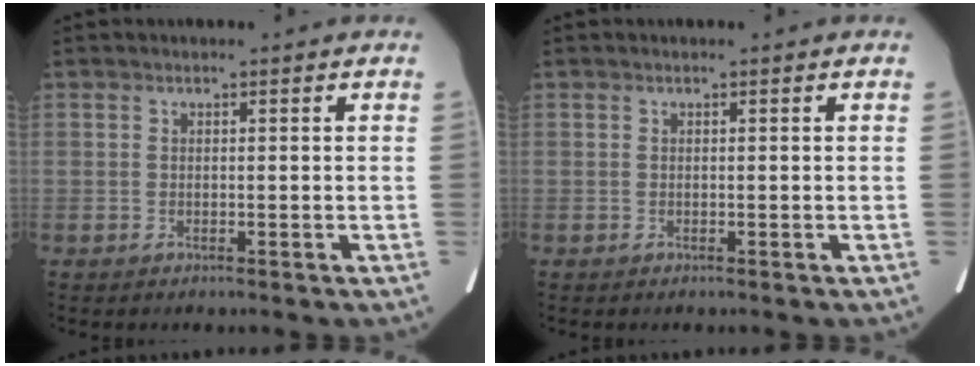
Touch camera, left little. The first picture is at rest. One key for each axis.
{"total": 0.0}